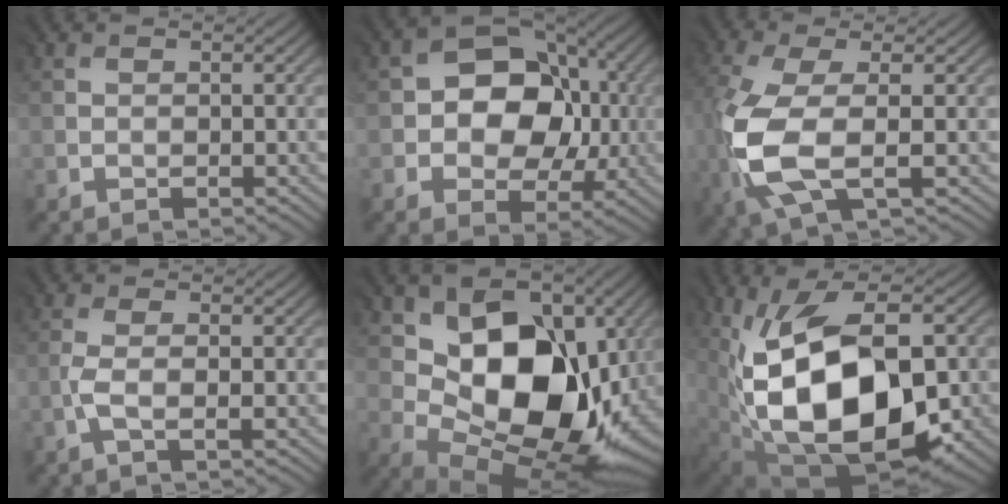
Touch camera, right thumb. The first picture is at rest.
{"total": 11.1, "force": [0.5, 8.2, 7.4], "torque": [-0.107, 0.012, -0.002]}
{"total": 8.2, "force": [-1.3, 3.5, 7.3], "torque": [-0.192, -0.010, -0.028]}
{"total": 1.9, "force": [-0.7, 0.3, 1.7], "torque": [-0.048, 0.000, -0.018]}
{"total": 16.2, "force": [2.6, 10.8, 11.8], "torque": [-0.184, -0.019, 0.053]}
{"total": 16.6, "force": [-1.4, 9.7, 13.4], "torque": [-0.243, -0.023, -0.012]}